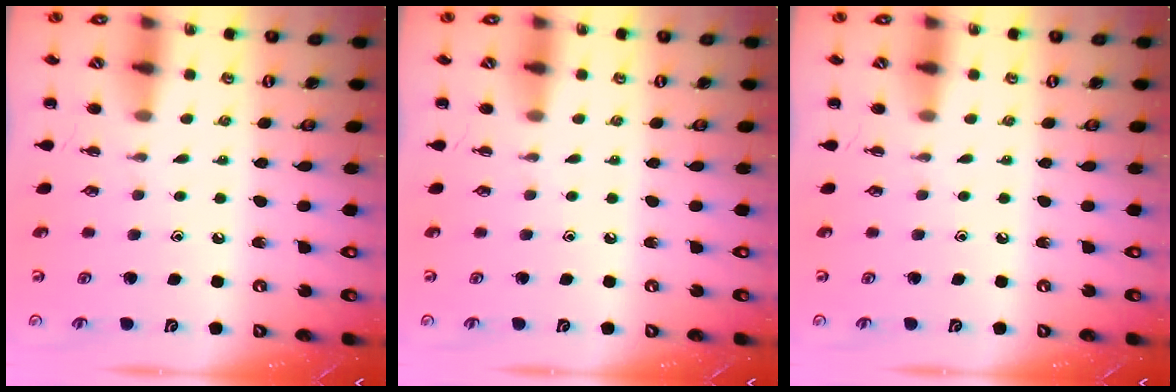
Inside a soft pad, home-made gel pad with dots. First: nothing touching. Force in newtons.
{"total": 0.0}
{"total": 0.0}